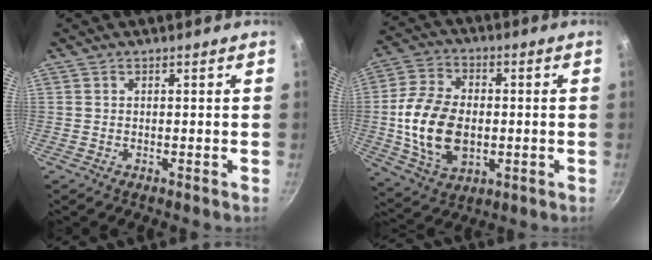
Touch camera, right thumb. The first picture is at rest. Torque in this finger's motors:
{"motor_torque": [-0.57, 1.63, 1.66, -0.23, 0.16]}